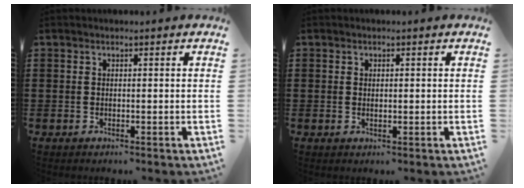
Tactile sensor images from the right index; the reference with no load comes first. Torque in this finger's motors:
{"motor_torque": [-0.05, 2.07, -0.03, -0.01]}